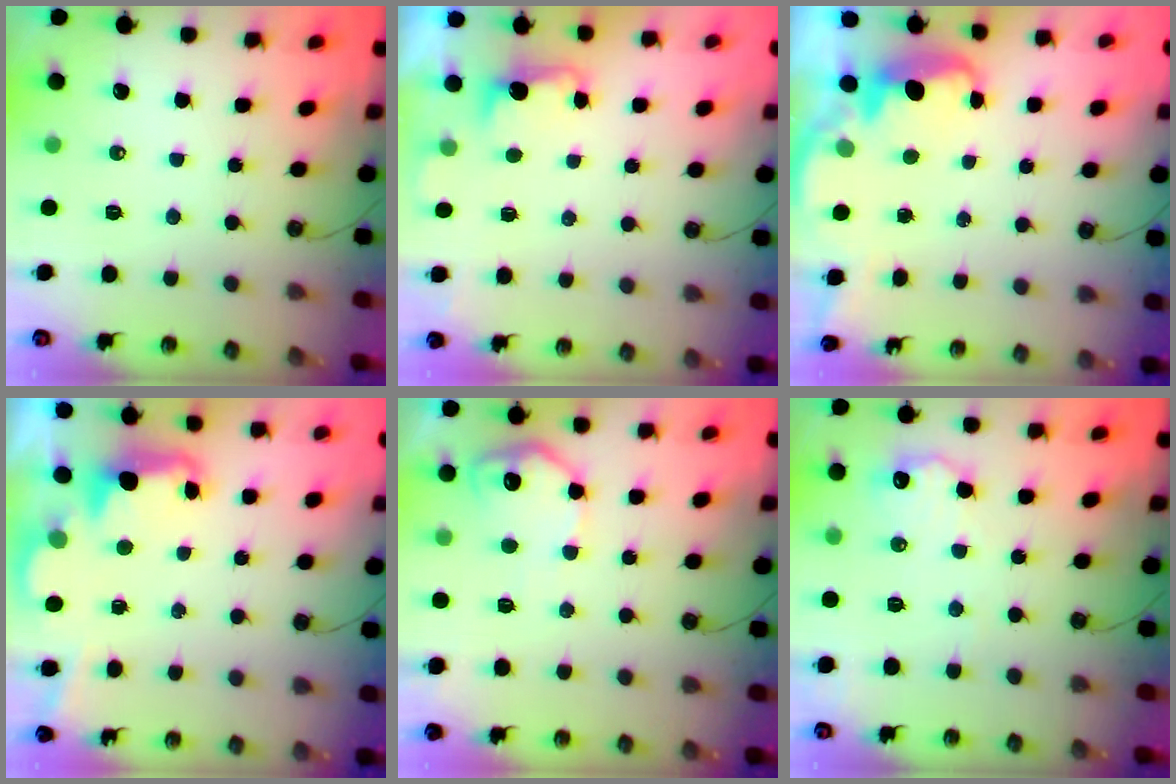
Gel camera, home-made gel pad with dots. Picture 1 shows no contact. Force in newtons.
{"total": 1.9, "press": 1.6, "slide": 0.9}
{"total": 2.9, "press": 2.9, "slide": 0.6}
{"total": 2.4, "press": 2.4, "slide": 0.6}
{"total": 11.2, "press": 11.2, "slide": 0.6}
{"total": 10.8, "press": 10.8, "slide": 0.6}